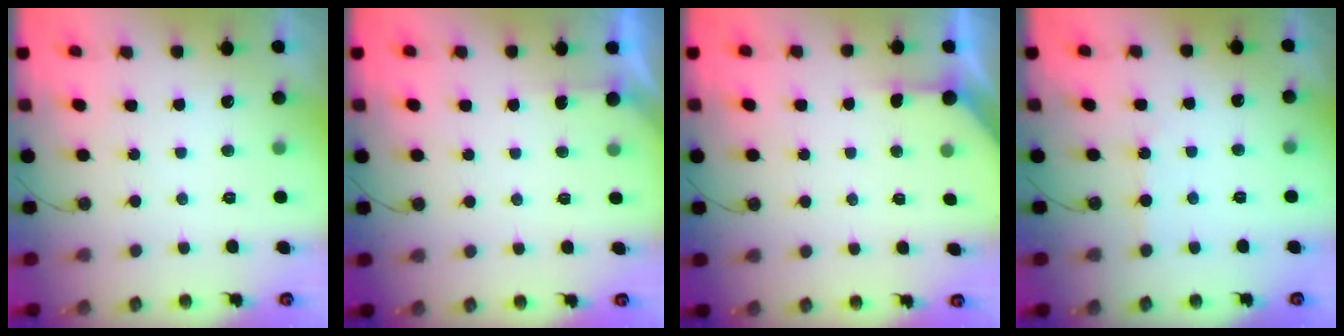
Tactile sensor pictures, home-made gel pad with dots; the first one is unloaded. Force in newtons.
{"total": 2.3, "press": 2.2, "slide": 0.3}
{"total": 2.4, "press": 2.4, "slide": 0.3}
{"total": 2.8, "press": 2.8, "slide": 0.4}